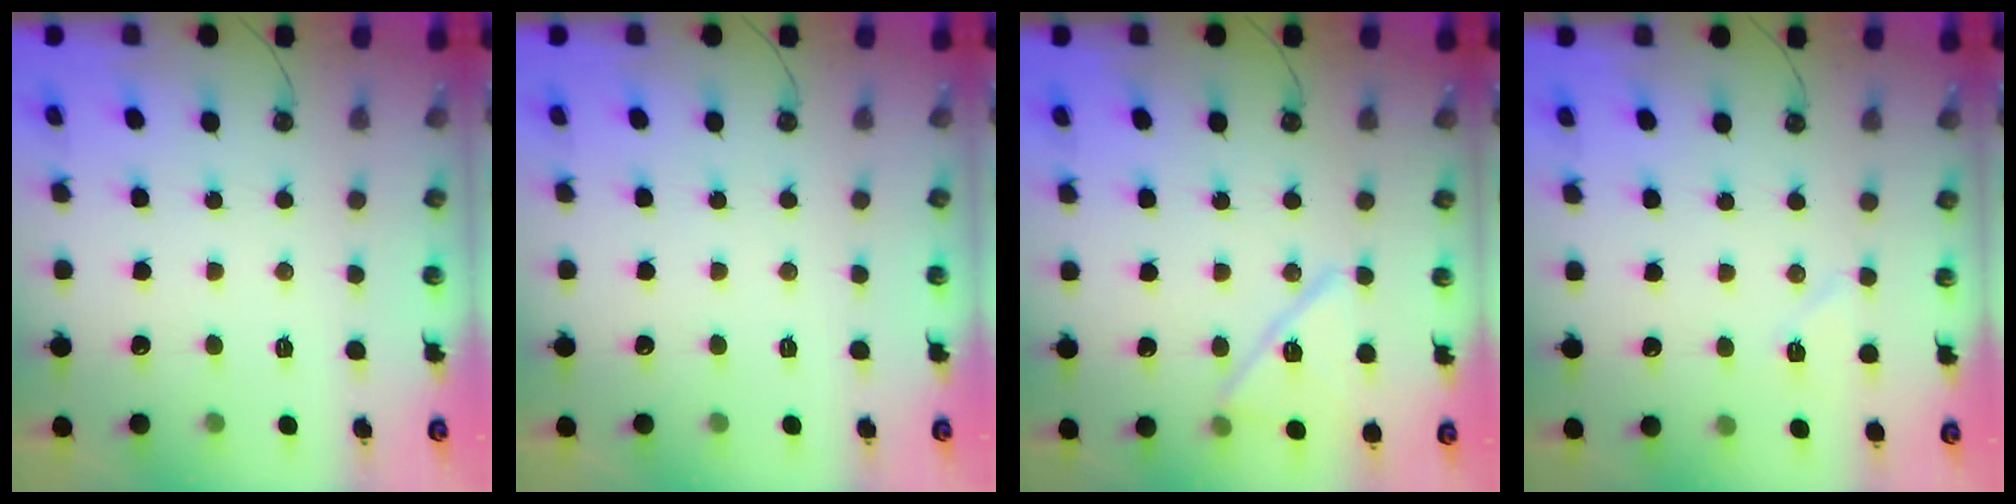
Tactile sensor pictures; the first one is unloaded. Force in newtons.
{"total": 0.0}
{"total": 13.4, "press": 13.4, "slide": 0.7}
{"total": 6.3, "press": 6.1, "slide": 1.6}